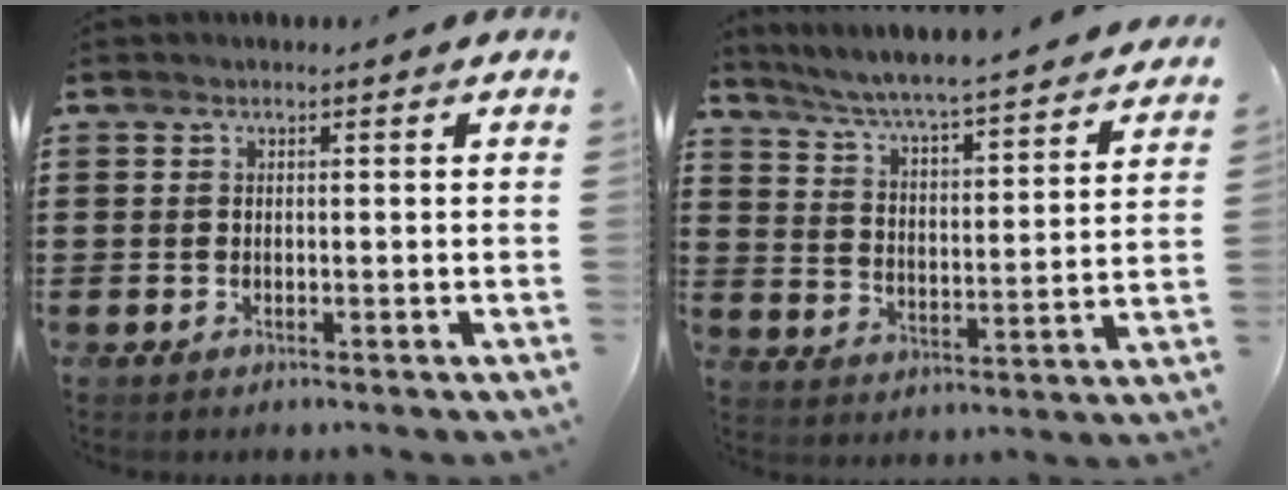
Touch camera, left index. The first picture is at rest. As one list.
[{"total": 4.7, "force": [4.4, -0.6, 1.5], "torque": [-0.051, -0.040, 0.066]}]